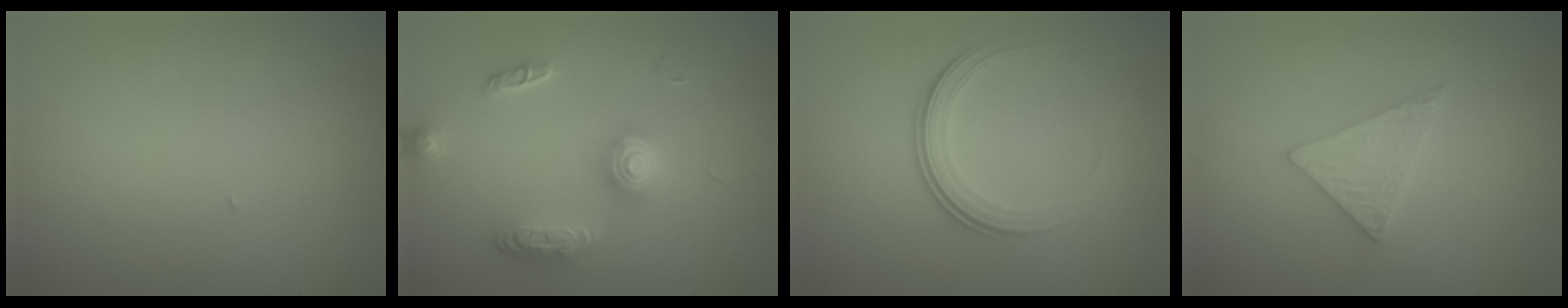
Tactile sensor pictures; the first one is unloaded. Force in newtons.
{"total": 3.0, "press": 2.9, "slide": 0.7}
{"total": 4.0, "press": 2.6, "slide": 3.0}
{"total": 2.6, "press": 2.6, "slide": 0.3}